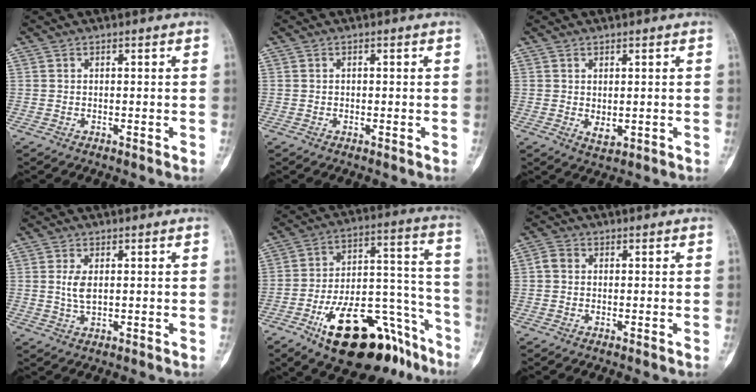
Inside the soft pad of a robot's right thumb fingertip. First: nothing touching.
{"total": 0.0}
{"total": 2.3, "force": [0.0, 1.4, 1.8], "torque": [-0.023, -0.006, 0.007]}
{"total": 3.4, "force": [0.5, 1.6, 2.9], "torque": [-0.059, -0.005, 0.013]}
{"total": 25.3, "force": [-14.9, 11.3, 16.9], "torque": [-0.193, 0.107, -0.229]}
{"total": 2.2, "force": [0.0, 1.8, 1.2], "torque": [-0.020, 0.006, -0.005]}